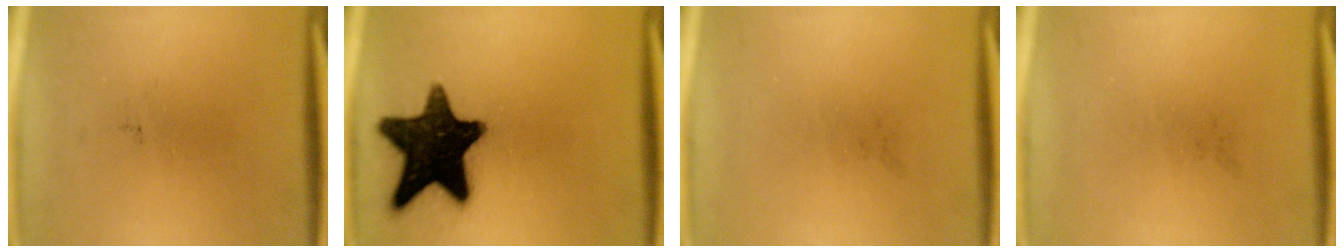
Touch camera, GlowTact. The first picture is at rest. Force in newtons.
{"total": 17.6}
{"total": 0.0}
{"total": 0.0}